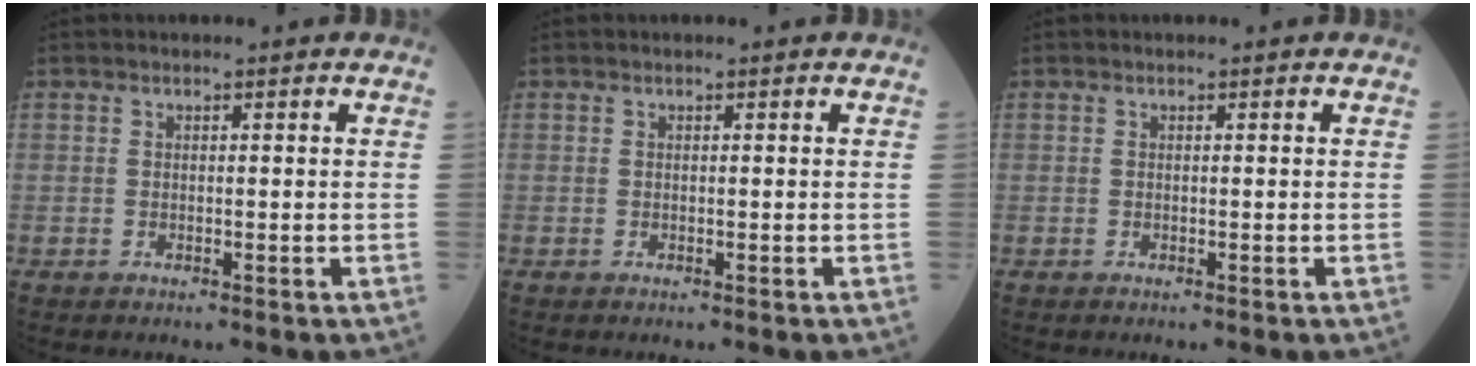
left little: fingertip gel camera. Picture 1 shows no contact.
{"total": 0.0}
{"total": 0.0}